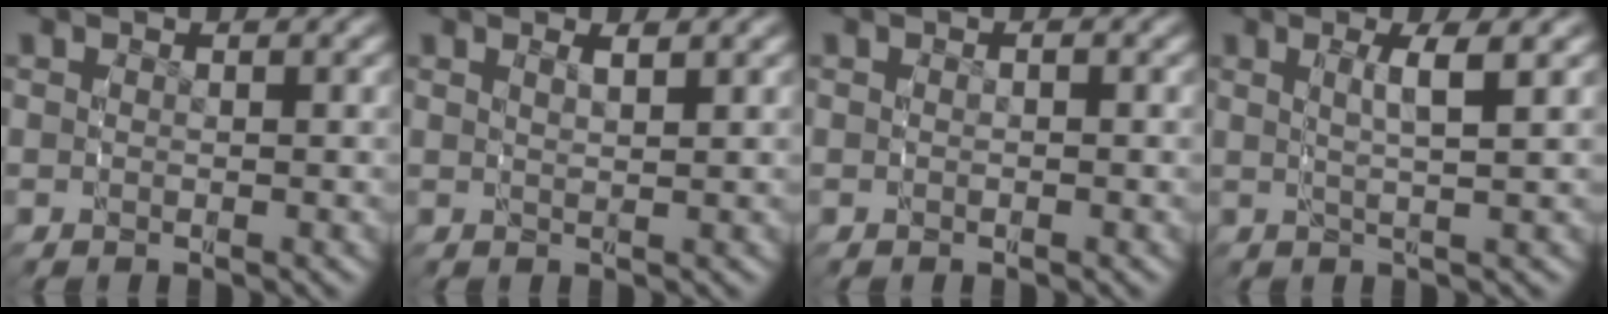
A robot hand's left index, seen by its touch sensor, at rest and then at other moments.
{"total": 0.9, "force": [0.5, 0.0, 0.7], "torque": [-0.015, -0.006, 0.012]}
{"total": 0.7, "force": [-0.3, 0.5, 0.3], "torque": [-0.007, -0.003, -0.006]}
{"total": 2.8, "force": [0.8, 0.3, 2.7], "torque": [-0.058, -0.003, 0.015]}